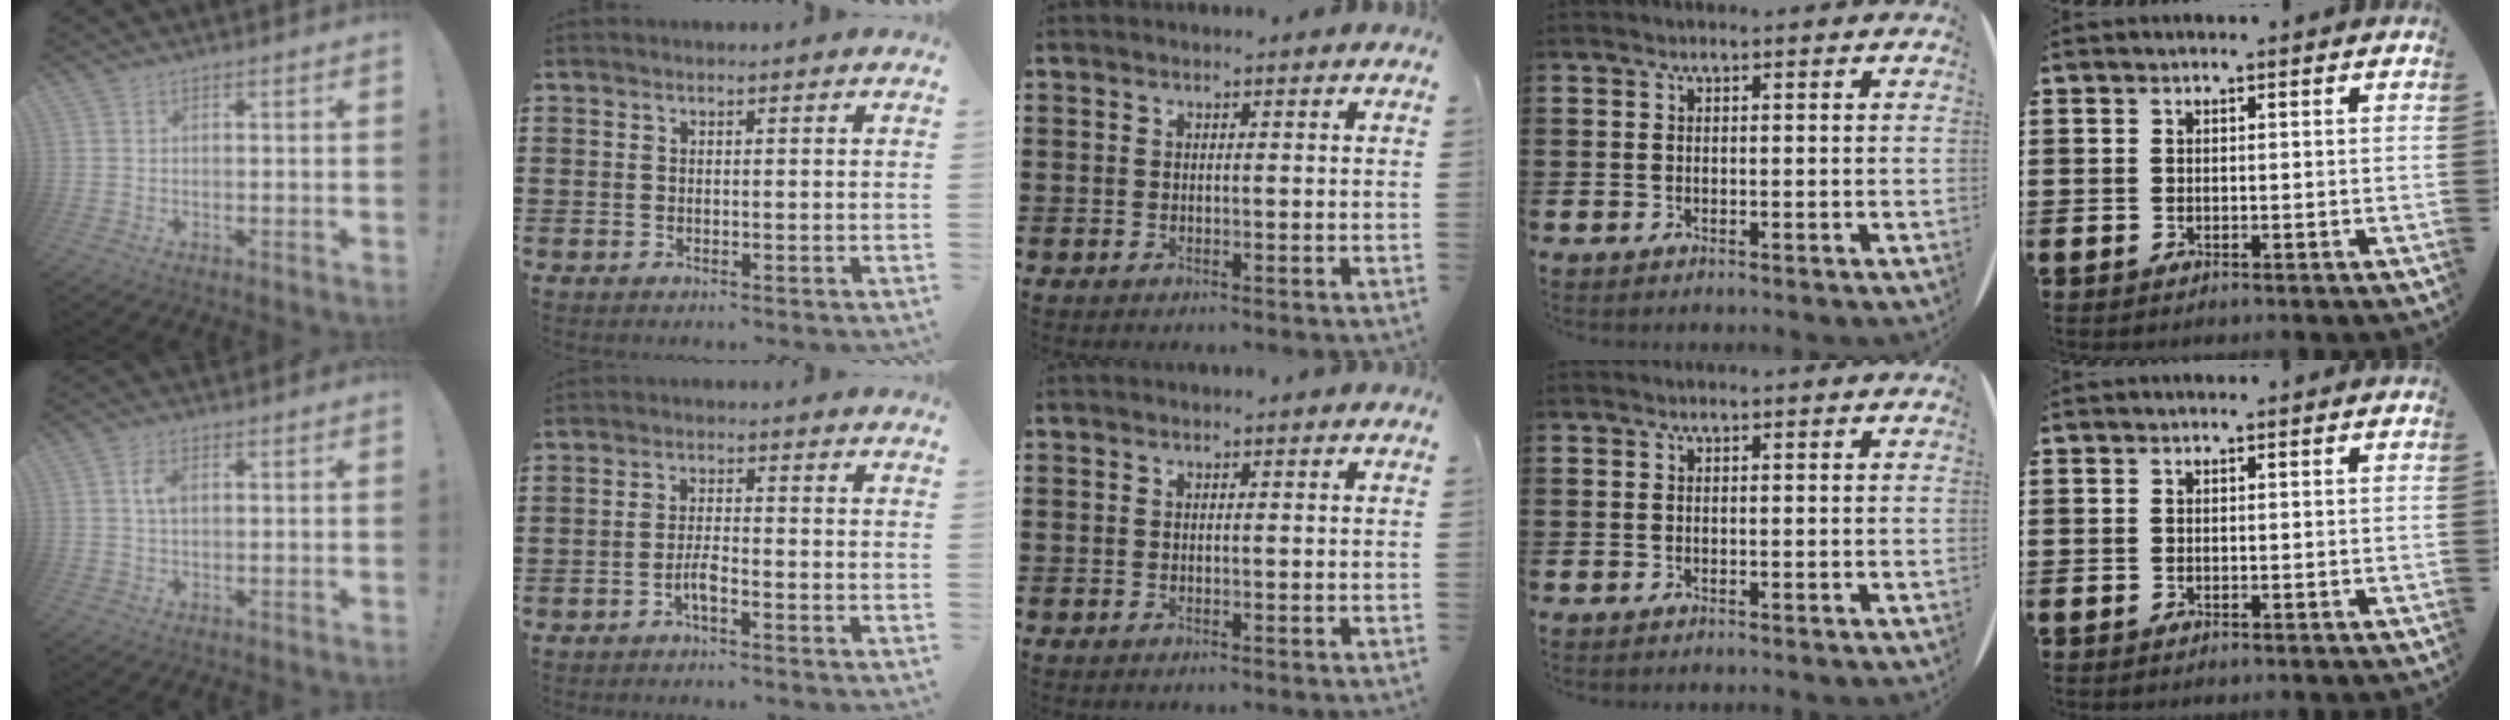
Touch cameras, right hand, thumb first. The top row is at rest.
{"thumb": {"total": 4.0, "force": [0.9, 2.3, 3.1], "torque": [-0.051, 0.003, 0.014]}, "index": {"total": 3.0, "force": [-1.6, 0.5, 2.5], "torque": [-0.060, -0.005, -0.033]}}